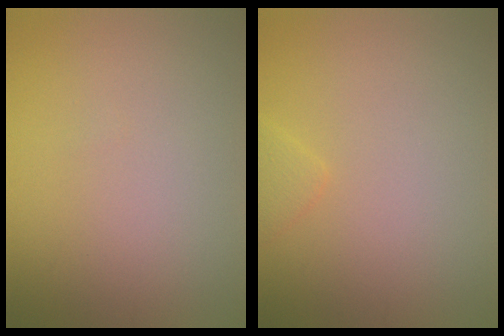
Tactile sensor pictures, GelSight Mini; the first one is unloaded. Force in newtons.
{"total": 1.0, "press": 1.0, "slide": 0.1}